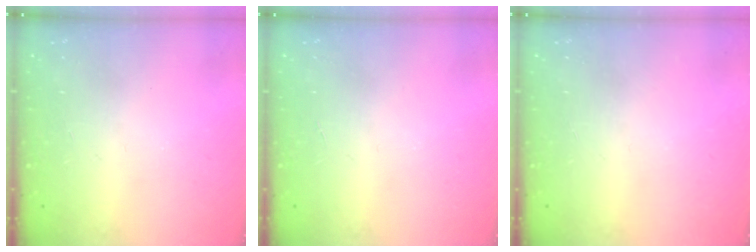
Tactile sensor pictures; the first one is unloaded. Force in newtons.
{"total": 0.0}
{"total": 0.0}